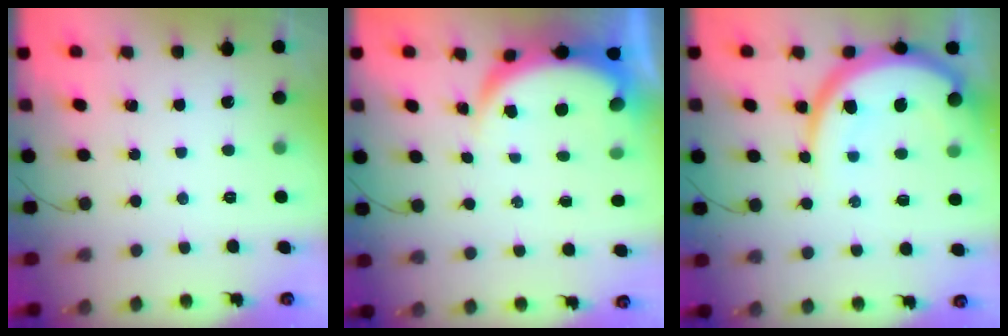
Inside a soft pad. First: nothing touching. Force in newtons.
{"total": 5.8, "press": 5.7, "slide": 0.7}
{"total": 14.6, "press": 14.5, "slide": 1.6}